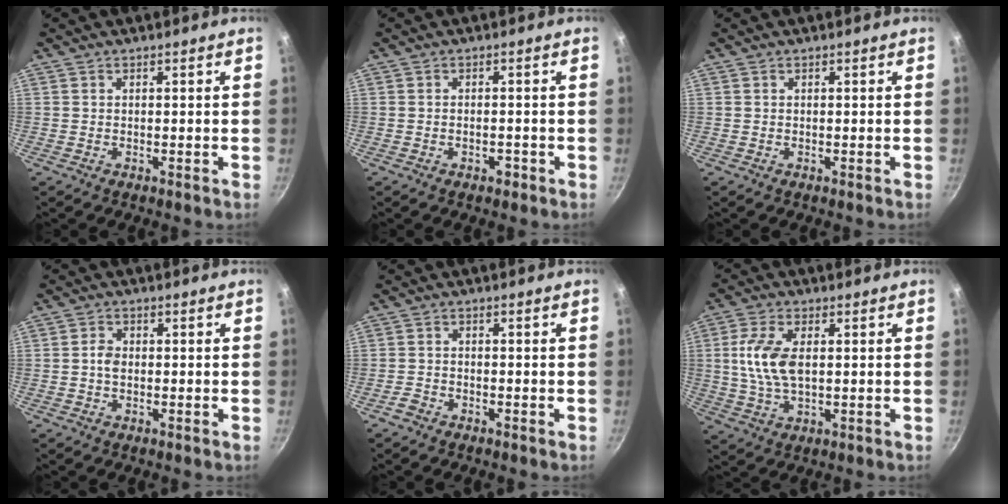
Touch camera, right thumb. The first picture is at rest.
{"total": 1.7, "force": [-1.0, 1.0, 1.0], "torque": [-0.015, 0.007, -0.012]}
{"total": 0.0}
{"total": 2.5, "force": [-0.2, 1.8, 1.7], "torque": [-0.025, 0.006, -0.005]}
{"total": 2.0, "force": [-1.6, 1.0, 0.6], "torque": [-0.020, 0.017, -0.032]}
{"total": 9.4, "force": [1.1, 5.0, 7.9], "torque": [-0.158, 0.003, 0.019]}